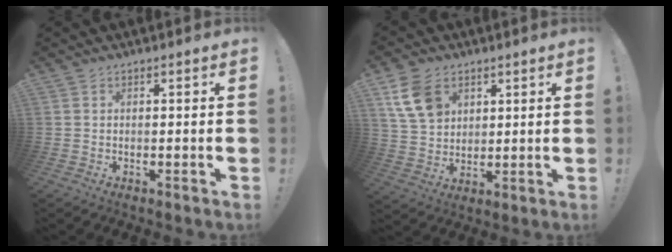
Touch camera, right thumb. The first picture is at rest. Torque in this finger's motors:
{"motor_torque": [0.02, 0.09, 0.28, 0.35, 0.03]}